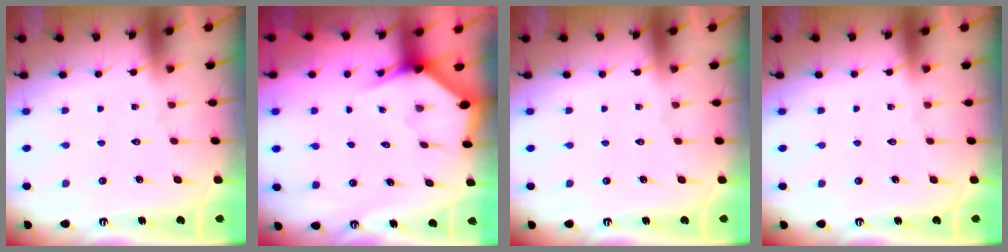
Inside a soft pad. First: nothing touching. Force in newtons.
{"total": 2.8, "press": 2.8, "slide": 0.2}
{"total": 0.0}
{"total": 0.0}